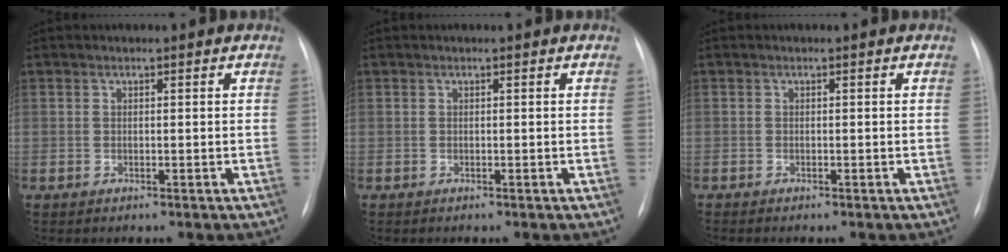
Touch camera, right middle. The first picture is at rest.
{"total": 0.0}
{"total": 0.8, "force": [-0.7, 0.2, 0.3], "torque": [-0.006, 0.000, -0.010]}